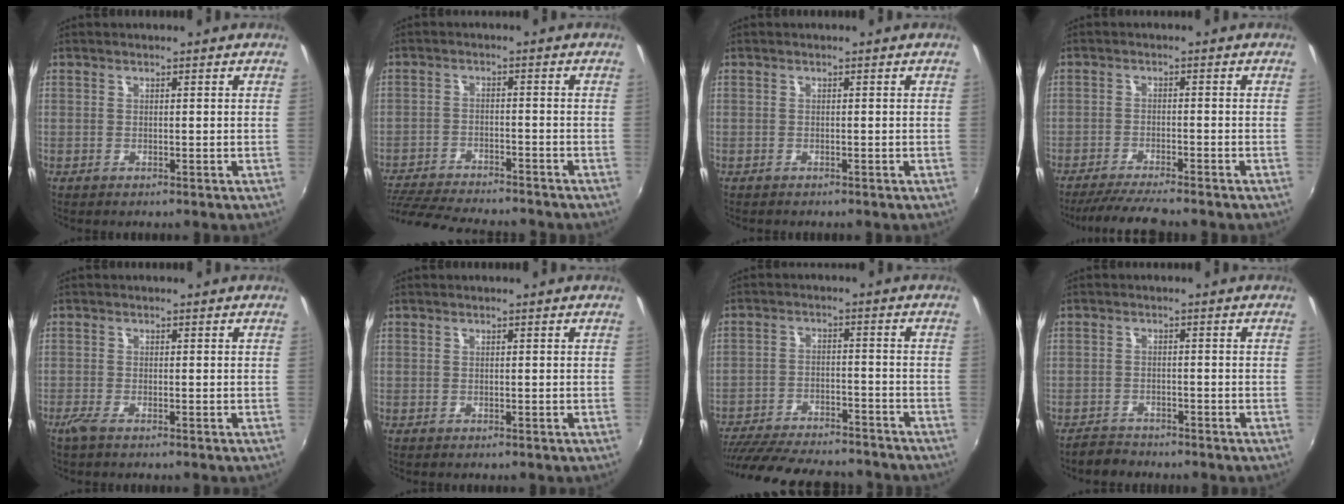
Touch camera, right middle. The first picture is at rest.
{"total": 16.0, "force": [-14.1, 2.9, 6.8], "torque": [-0.150, -0.025, -0.222]}
{"total": 0.5, "force": [-0.5, 0.1, 0.1], "torque": [-0.004, -0.001, -0.009]}
{"total": 7.6, "force": [-6.8, 0.0, 3.4], "torque": [-0.084, -0.015, -0.114]}
{"total": 1.9, "force": [-1.3, 0.1, 1.3], "torque": [-0.030, -0.008, -0.029]}
{"total": 0.0}
{"total": 22.4, "force": [-19.4, 6.0, 9.5], "torque": [-0.197, -0.018, -0.278]}
{"total": 3.0, "force": [-2.8, 1.1, 0.2], "torque": [-0.017, 0.001, -0.052]}